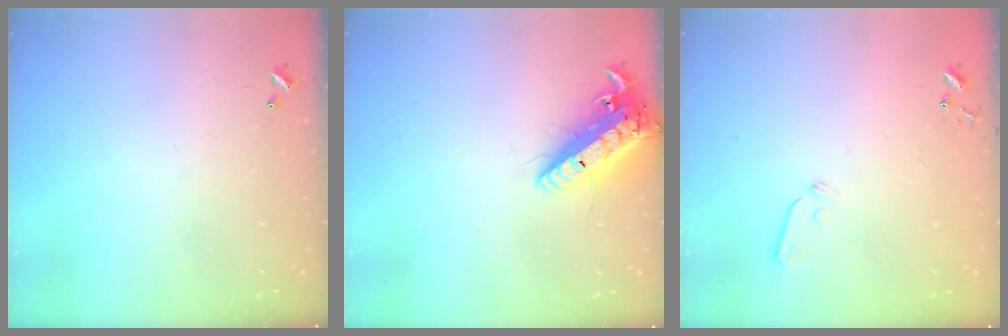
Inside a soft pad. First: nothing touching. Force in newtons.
{"total": 17.1, "press": 16.8, "slide": 3.3}
{"total": 5.4, "press": 5.4, "slide": 0.8}